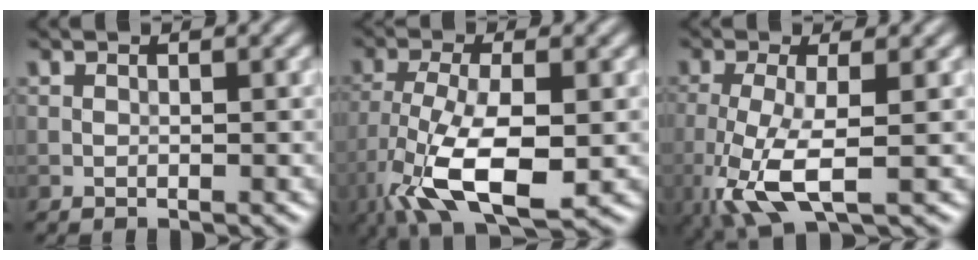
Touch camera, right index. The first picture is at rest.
{"total": 9.9, "force": [-3.9, 3.7, 8.3], "torque": [-0.179, -0.011, -0.070]}
{"total": 5.7, "force": [-1.6, 1.7, 5.2], "torque": [-0.118, -0.012, -0.031]}